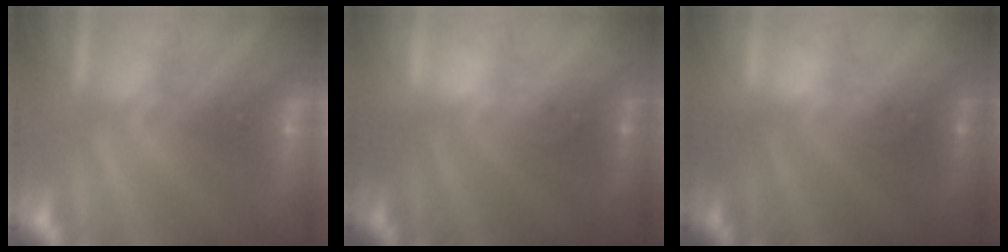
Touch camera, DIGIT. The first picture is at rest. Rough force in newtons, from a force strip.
{"total": 1.5}
{"total": 1.5}